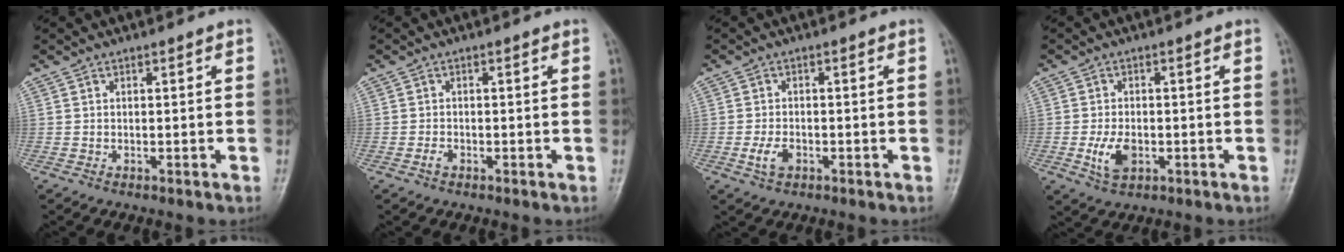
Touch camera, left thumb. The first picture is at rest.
{"total": 1.1, "force": [-0.7, 0.6, 0.6], "torque": [-0.013, 0.001, -0.015]}
{"total": 3.2, "force": [-1.2, 1.9, 2.2], "torque": [-0.045, 0.004, -0.023]}
{"total": 5.2, "force": [-1.3, 3.1, 3.9], "torque": [-0.075, -0.001, -0.021]}